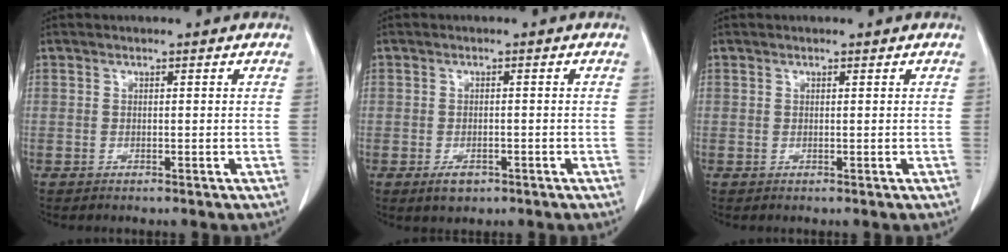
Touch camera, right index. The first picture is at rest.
{"total": 3.5, "force": [-1.9, 2.2, 2.0], "torque": [-0.033, -0.001, -0.020]}
{"total": 0.0}